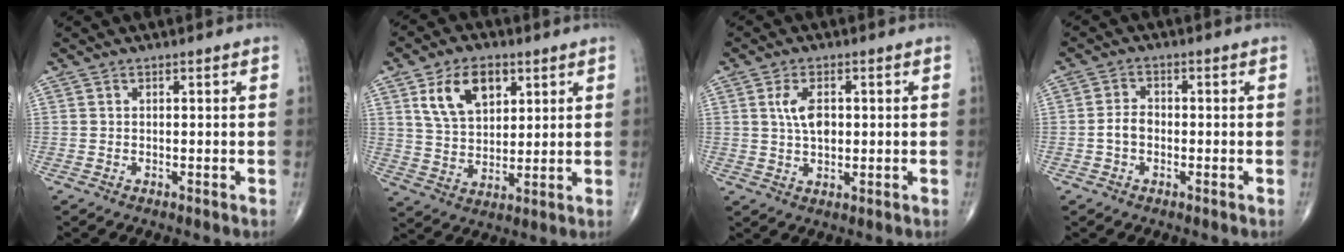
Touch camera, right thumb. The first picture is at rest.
{"total": 11.6, "force": [5.0, 7.2, 7.6], "torque": [-0.108, -0.016, 0.097]}
{"total": 5.5, "force": [1.0, 3.1, 4.5], "torque": [-0.081, -0.001, 0.018]}
{"total": 3.1, "force": [-0.8, 2.2, 2.1], "torque": [-0.034, 0.013, -0.021]}